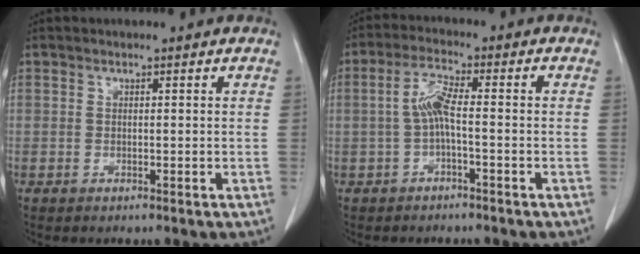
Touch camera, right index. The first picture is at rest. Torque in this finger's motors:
{"motor_torque": [0.38, -0.17, 0.21, 0.04]}